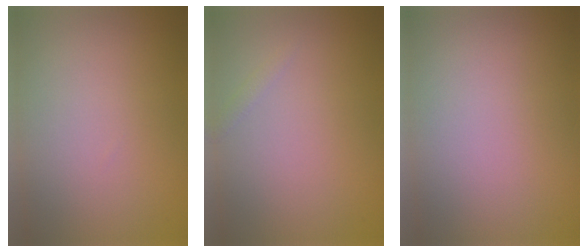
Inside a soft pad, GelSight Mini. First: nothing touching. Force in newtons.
{"total": 0.6, "press": 0.6, "slide": 0.0}
{"total": 0.0}